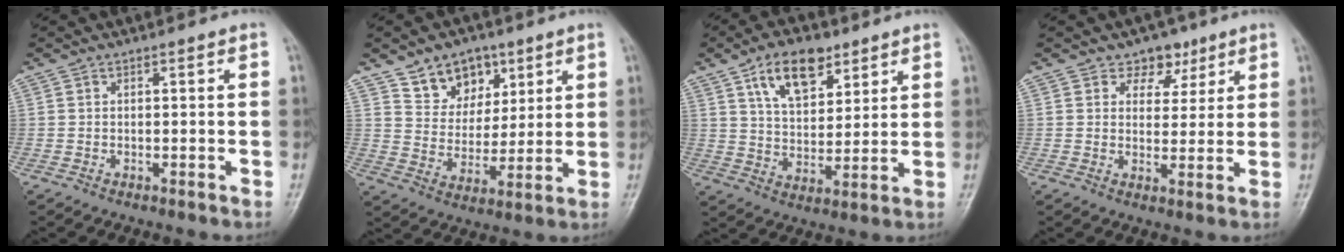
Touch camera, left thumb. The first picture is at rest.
{"total": 10.2, "force": [6.3, 7.3, 3.5], "torque": [-0.017, -0.036, 0.112]}
{"total": 11.5, "force": [6.5, 6.2, 7.1], "torque": [-0.095, -0.031, 0.117]}
{"total": 5.2, "force": [3.3, 3.8, 1.2], "torque": [0.016, -0.015, 0.049]}